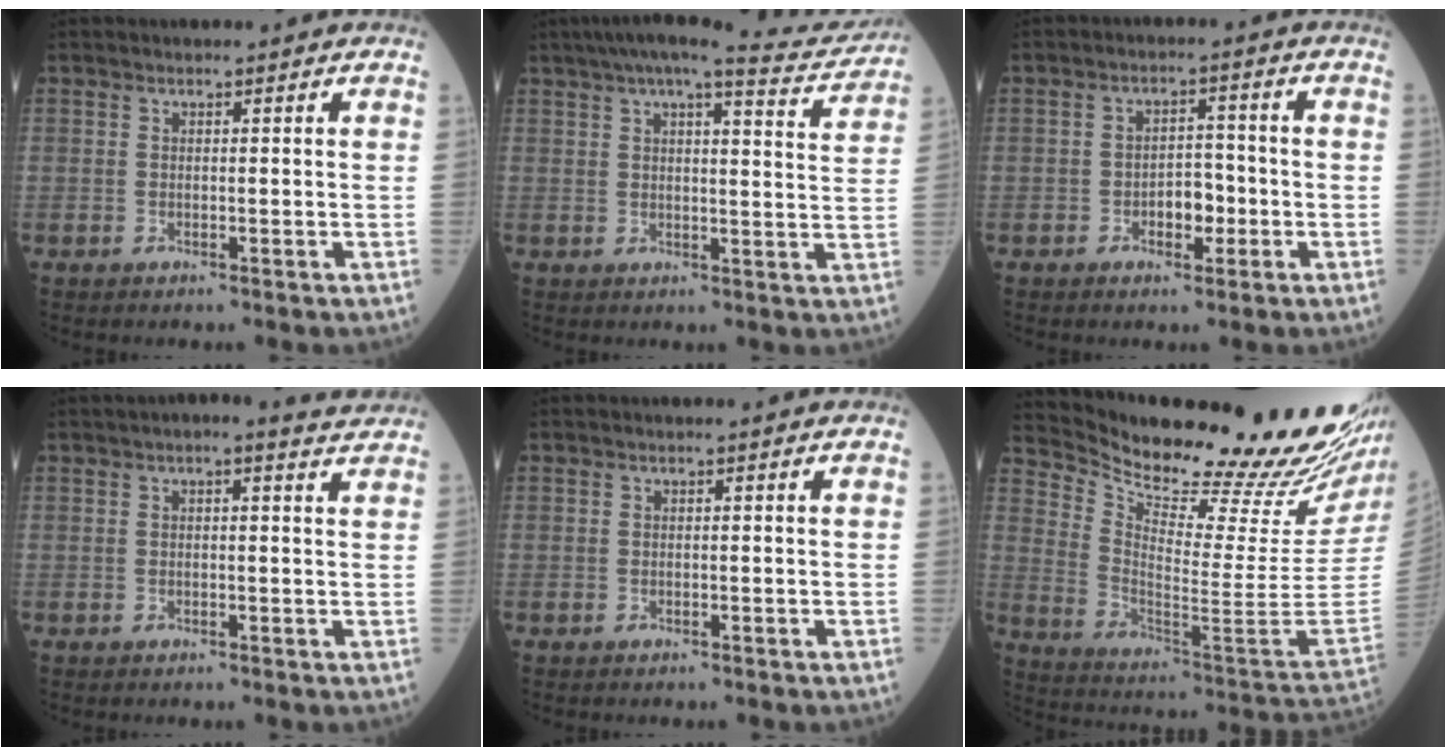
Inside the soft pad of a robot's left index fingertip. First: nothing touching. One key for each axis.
{"total": 13.6, "fx": 12.3, "fy": 0.9, "fz": 5.7, "tx": -0.084, "ty": -0.006, "tz": 0.149}
{"total": 4.0, "fx": -1.6, "fy": 2.1, "fz": 3.0, "tx": -0.041, "ty": 0.006, "tz": -0.028}
{"total": 4.2, "fx": 3.4, "fy": 0.6, "fz": 2.4, "tx": -0.033, "ty": 0.015, "tz": 0.031}
{"total": 0.0}
{"total": 26.9, "fx": 24.3, "fy": -1.0, "fz": 11.6, "tx": -0.195, "ty": -0.130, "tz": 0.345}